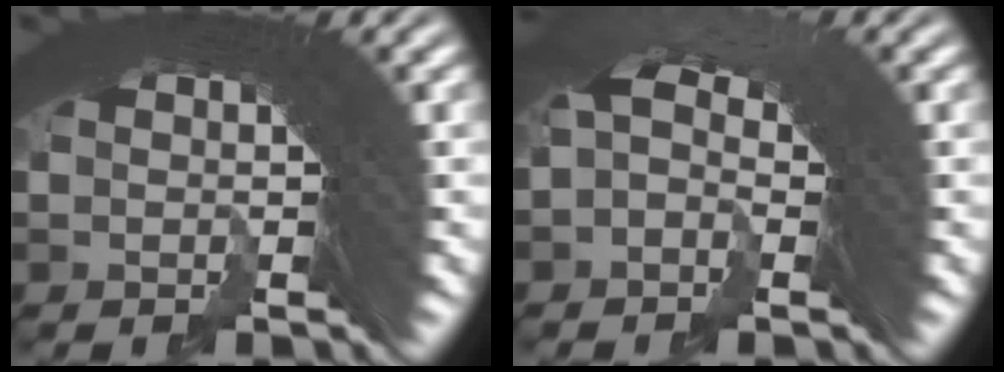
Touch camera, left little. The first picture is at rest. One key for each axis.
{"total": 2.5, "fx": 0.3, "fy": 2.4, "fz": 0.8, "tx": -0.011, "ty": 0.007, "tz": -0.005}